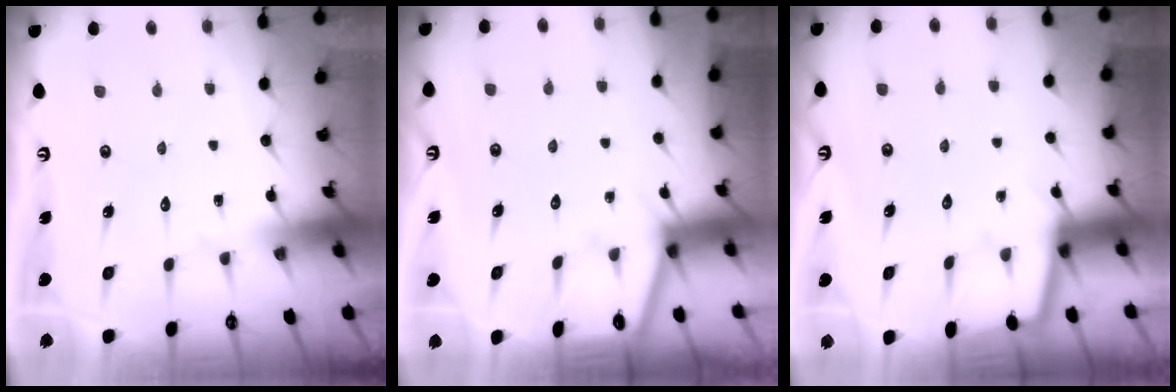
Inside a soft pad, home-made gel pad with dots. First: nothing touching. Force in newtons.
{"total": 2.4, "press": 2.4, "slide": 0.4}
{"total": 2.7, "press": 2.7, "slide": 0.3}